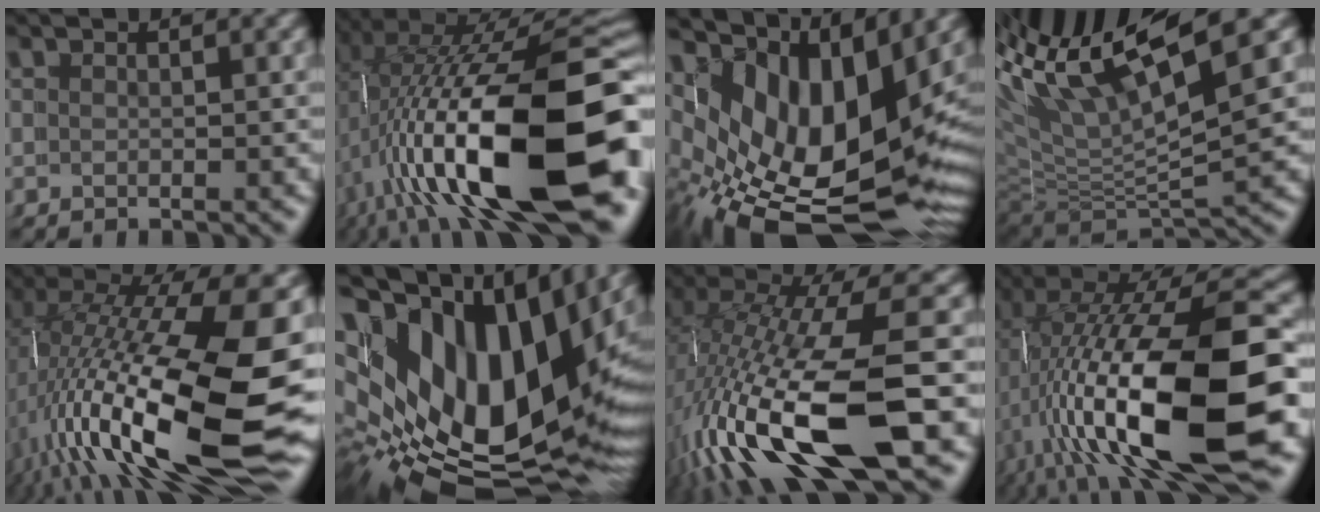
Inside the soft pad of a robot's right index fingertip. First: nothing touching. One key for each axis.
{"total": 19.8, "fx": -2.1, "fy": 7.9, "fz": 18.0, "tx": -0.297, "ty": -0.020, "tz": -0.012}
{"total": 16.1, "fx": -4.4, "fy": 9.4, "fz": 12.3, "tx": -0.243, "ty": -0.079, "tz": -0.032}
{"total": 14.0, "fx": 3.9, "fy": 8.7, "fz": 10.3, "tx": -0.214, "ty": -0.017, "tz": 0.067}
{"total": 17.3, "fx": -2.4, "fy": 7.3, "fz": 15.5, "tx": -0.280, "ty": -0.034, "tz": -0.013}
{"total": 19.8, "fx": 0.6, "fy": 12.7, "fz": 15.2, "tx": -0.276, "ty": -0.045, "tz": 0.032}
{"total": 11.9, "fx": -2.6, "fy": 4.8, "fz": 10.5, "tx": -0.224, "ty": -0.039, "tz": -0.022}
{"total": 17.4, "fx": -0.7, "fy": 7.2, "fz": 15.8, "tx": -0.279, "ty": -0.017, "tz": 0.008}